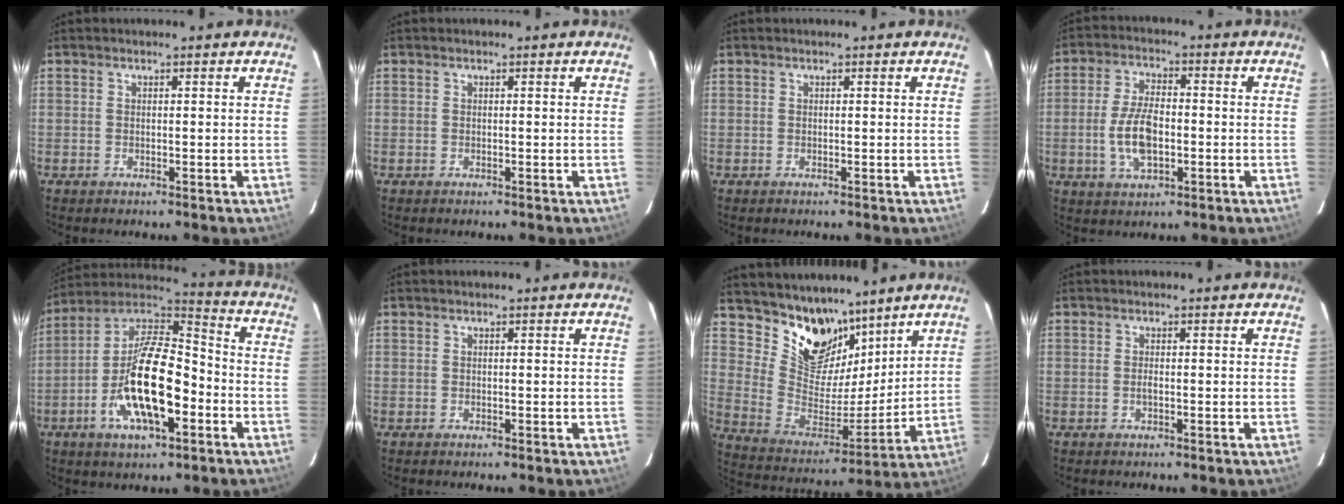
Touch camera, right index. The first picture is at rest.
{"total": 0.0}
{"total": 0.0}
{"total": 9.0, "force": [-1.8, 4.4, 7.6], "torque": [-0.155, 0.000, -0.031]}
{"total": 19.1, "force": [-6.2, 7.7, 16.4], "torque": [-0.314, 0.000, -0.117]}
{"total": 0.0}
{"total": 15.1, "force": [11.1, 8.4, 5.9], "torque": [-0.125, -0.010, 0.211]}
{"total": 0.7, "force": [-0.3, 0.3, 0.6], "torque": [-0.012, -0.002, -0.005]}